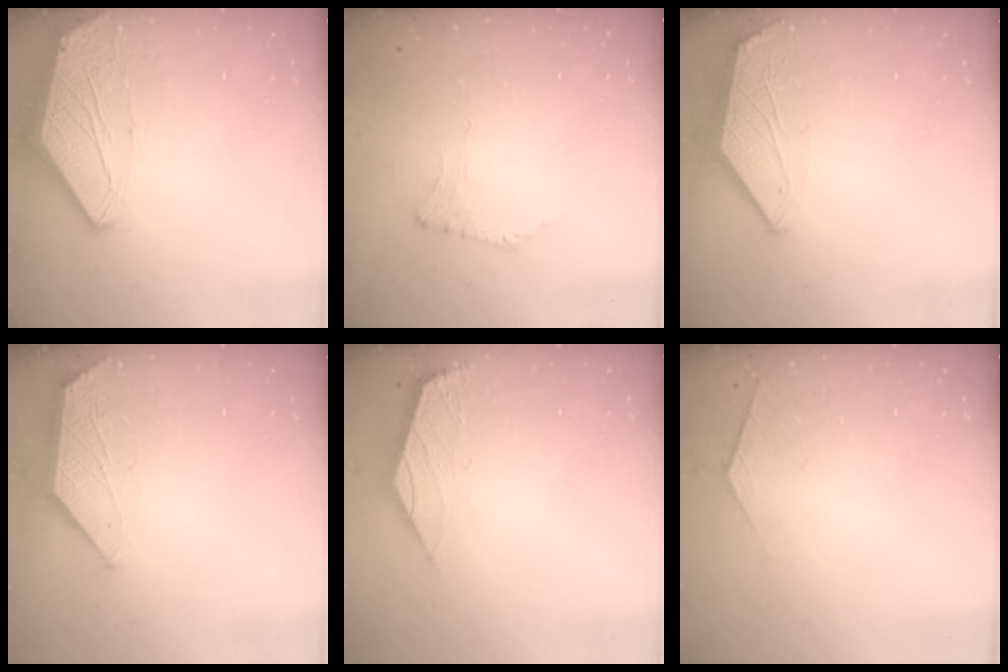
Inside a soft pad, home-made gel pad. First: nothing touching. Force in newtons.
{"total": 0.0}
{"total": 1.6, "press": 1.6, "slide": 0.4}
{"total": 1.1, "press": 1.0, "slide": 0.4}
{"total": 2.3, "press": 2.2, "slide": 0.6}
{"total": 2.1, "press": 2.0, "slide": 0.4}